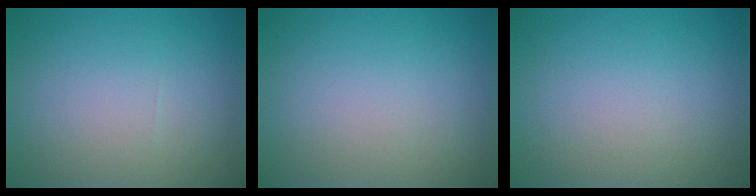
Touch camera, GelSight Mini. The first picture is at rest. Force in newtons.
{"total": 0.0}
{"total": 0.0}